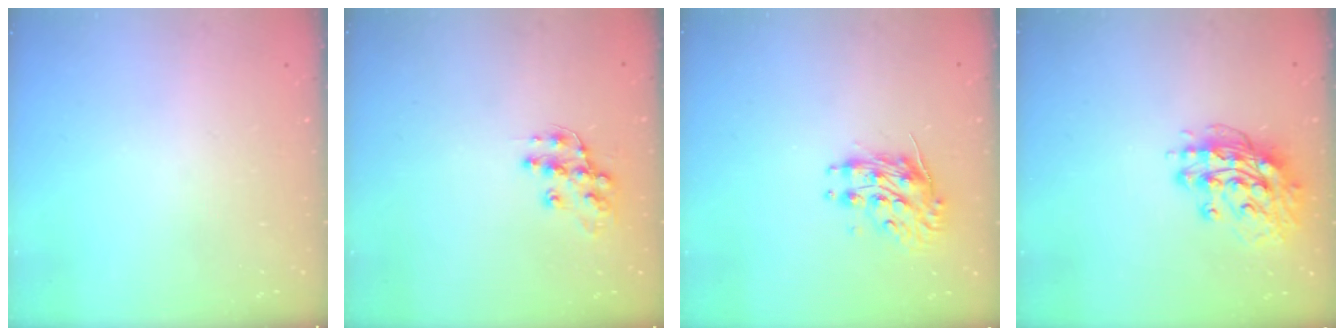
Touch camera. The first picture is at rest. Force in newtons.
{"total": 10.7, "press": 10.7, "slide": 0.6}
{"total": 9.2, "press": 9.2, "slide": 0.2}
{"total": 13.5, "press": 13.4, "slide": 1.3}